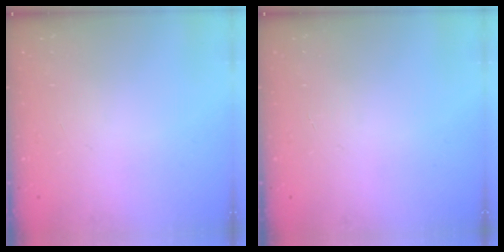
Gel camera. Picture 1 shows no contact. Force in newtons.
{"total": 0.0}